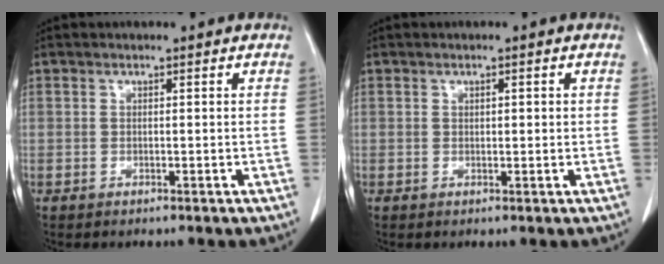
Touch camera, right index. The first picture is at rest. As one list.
[{"total": 1.2, "force": [0.4, 0.5, 1.1], "torque": [-0.017, 0.000, 0.006]}]